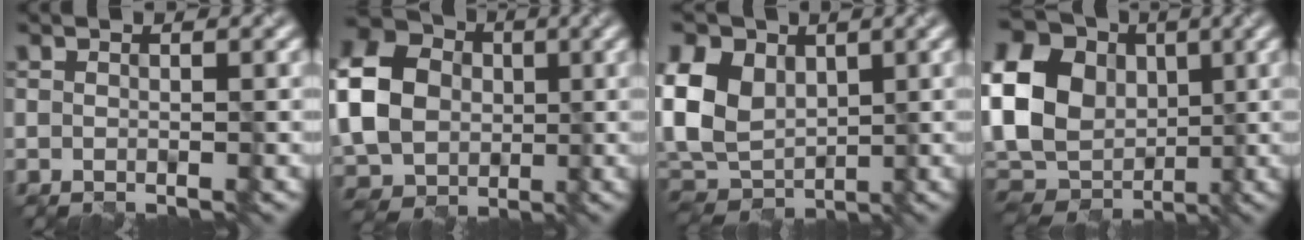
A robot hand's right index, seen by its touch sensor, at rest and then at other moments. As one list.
[{"total": 8.5, "force": [0.7, 7.2, 4.3], "torque": [-0.135, 0.012, 0.018]}, {"total": 7.3, "force": [2.2, 5.7, 4.1], "torque": [-0.126, 0.020, 0.036]}, {"total": 13.9, "force": [2.3, 11.6, 7.3], "torque": [-0.193, 0.012, 0.034]}]